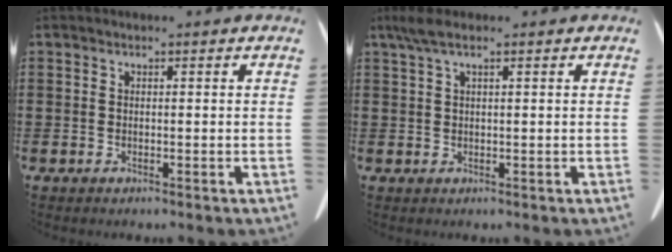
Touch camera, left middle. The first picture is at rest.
{"total": 2.4, "force": [1.1, 0.5, 2.1], "torque": [-0.049, 0.000, 0.018]}